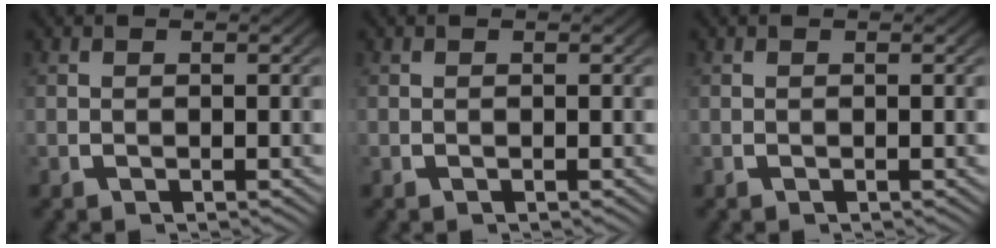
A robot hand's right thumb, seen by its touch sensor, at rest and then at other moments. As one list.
[{"total": 0.0}, {"total": 0.0}]